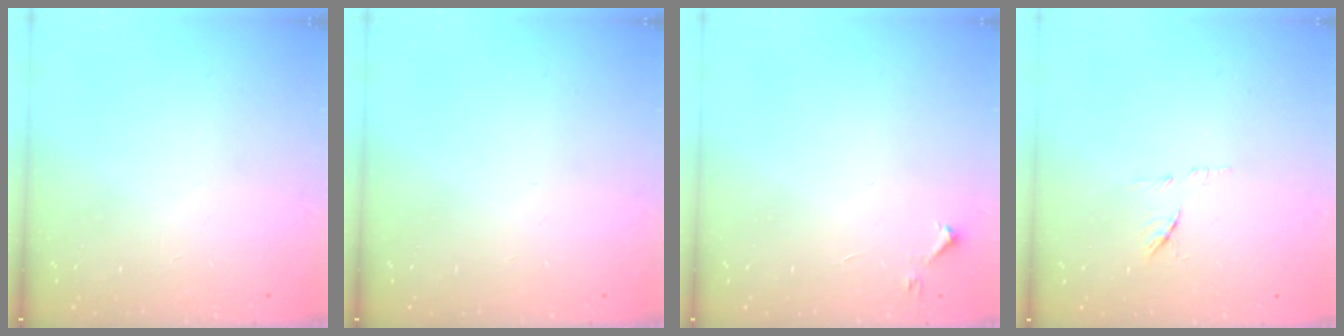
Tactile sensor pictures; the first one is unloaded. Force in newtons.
{"total": 0.0}
{"total": 3.8, "press": 3.7, "slide": 0.6}
{"total": 6.4, "press": 6.3, "slide": 0.8}